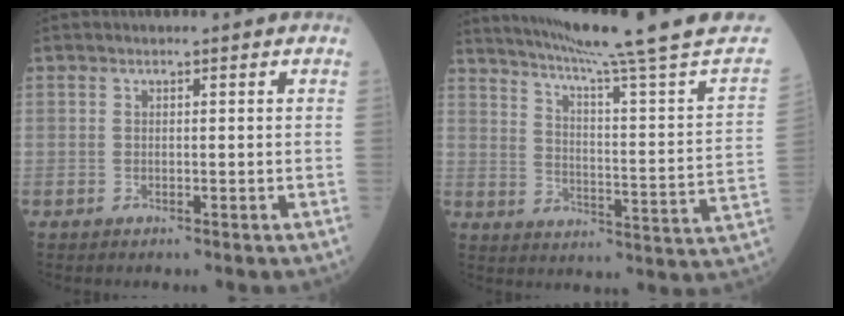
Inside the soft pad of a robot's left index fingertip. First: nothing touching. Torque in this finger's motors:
{"motor_torque": [-0.24, -0.38, -0.01, 0.07]}